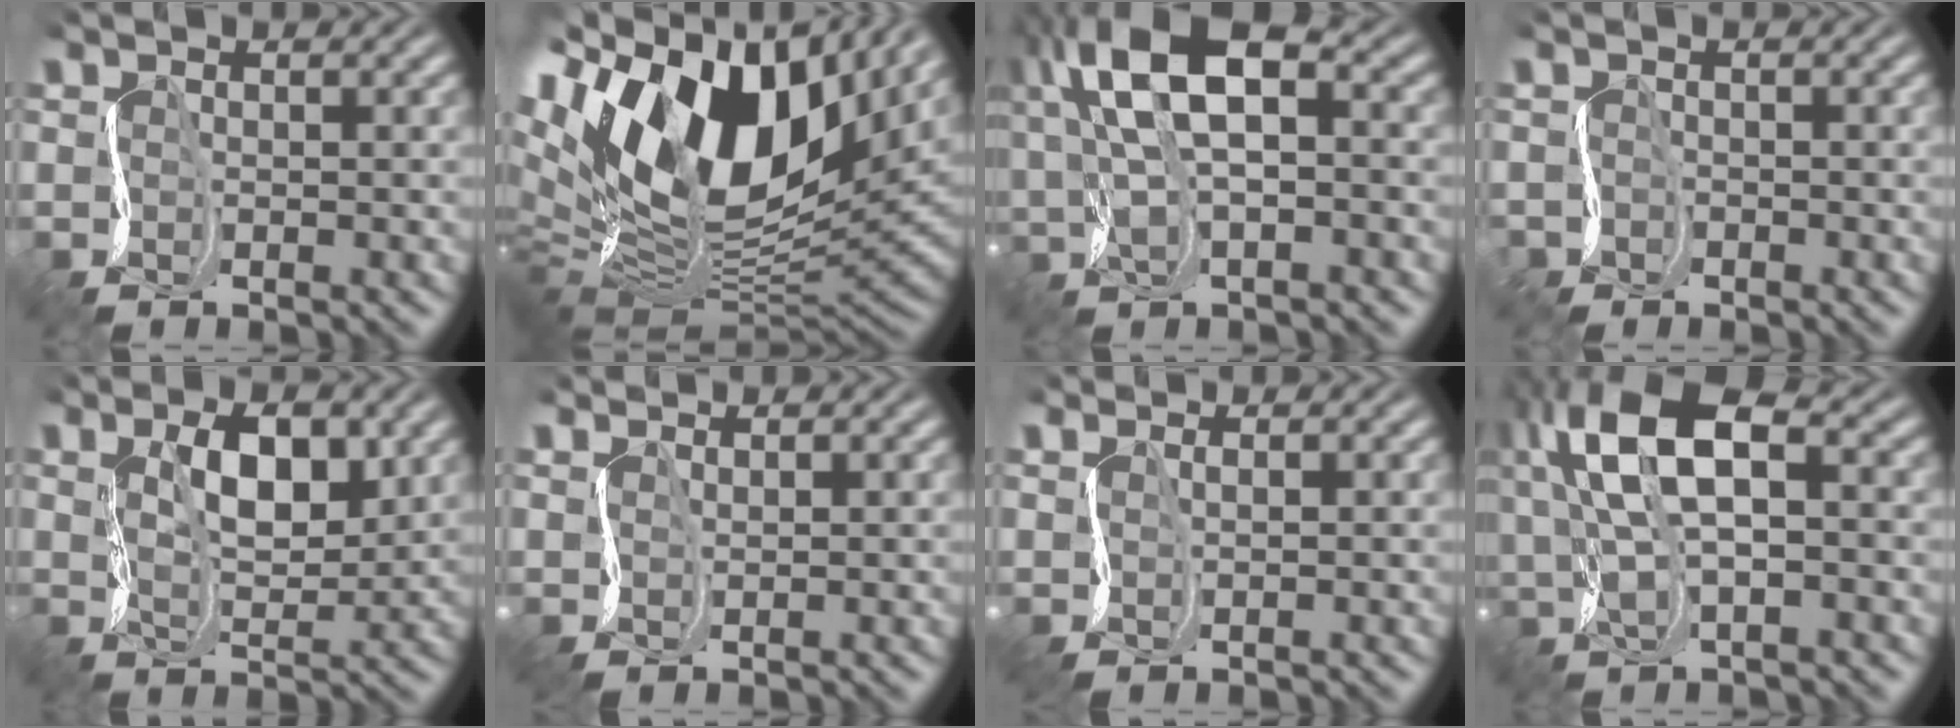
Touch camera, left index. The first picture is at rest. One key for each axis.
{"total": 17.2, "fx": 6.2, "fy": 10.3, "fz": 12.4, "tx": -0.236, "ty": 0.009, "tz": 0.111}
{"total": 10.8, "fx": 3.3, "fy": 4.9, "fz": 9.0, "tx": -0.170, "ty": 0.020, "tz": 0.054}
{"total": 1.1, "fx": -0.6, "fy": 0.9, "fz": -0.3, "tx": 0.015, "ty": -0.001, "tz": -0.011}
{"total": 5.3, "fx": 2.4, "fy": 2.4, "fz": 4.0, "tx": -0.079, "ty": 0.001, "tz": 0.047}
{"total": 1.4, "fx": 1.4, "fy": 0.1, "fz": -0.5, "tx": 0.007, "ty": 0.003, "tz": 0.030}
{"total": 1.2, "fx": 1.1, "fy": 0.3, "fz": 0.2, "tx": 0.001, "ty": 0.004, "tz": 0.026}
{"total": 10.7, "fx": 3.3, "fy": 4.7, "fz": 9.0, "tx": -0.185, "ty": 0.018, "tz": 0.057}